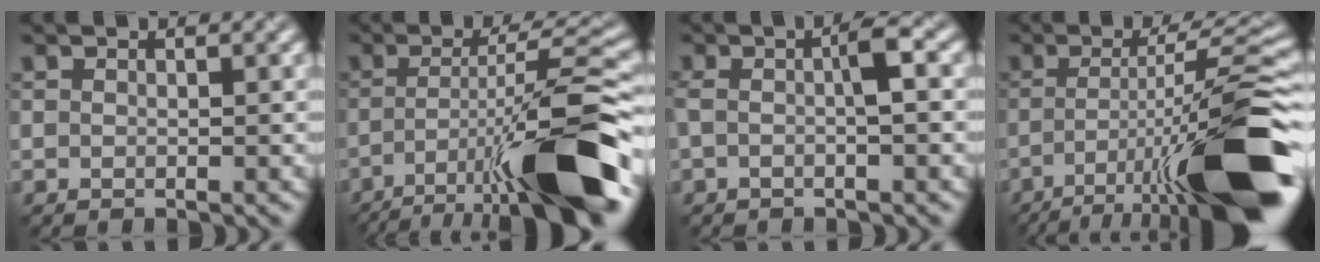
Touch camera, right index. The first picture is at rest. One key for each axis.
{"total": 11.4, "fx": -5.9, "fy": 2.1, "fz": 9.5, "tx": -0.165, "ty": 0.012, "tz": -0.086}
{"total": 2.4, "fx": -0.4, "fy": 0.2, "fz": 2.3, "tx": -0.047, "ty": 0.010, "tz": -0.001}
{"total": 13.2, "fx": -5.8, "fy": 2.4, "fz": 11.6, "tx": -0.196, "ty": 0.007, "tz": -0.082}